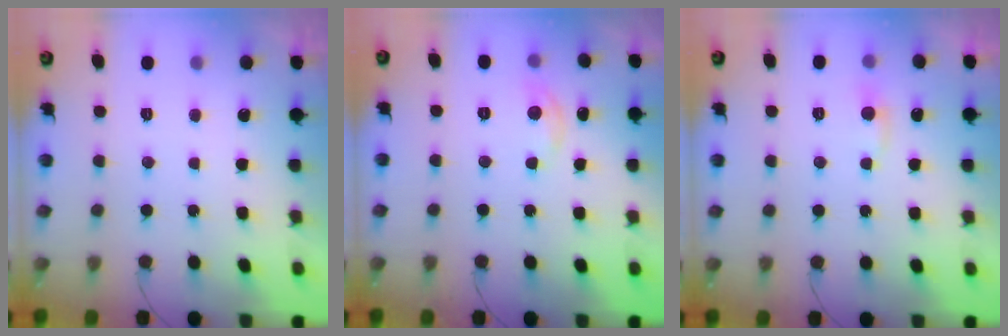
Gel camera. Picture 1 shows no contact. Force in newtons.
{"total": 6.1, "press": 6.0, "slide": 0.9}
{"total": 3.8, "press": 3.8, "slide": 0.5}